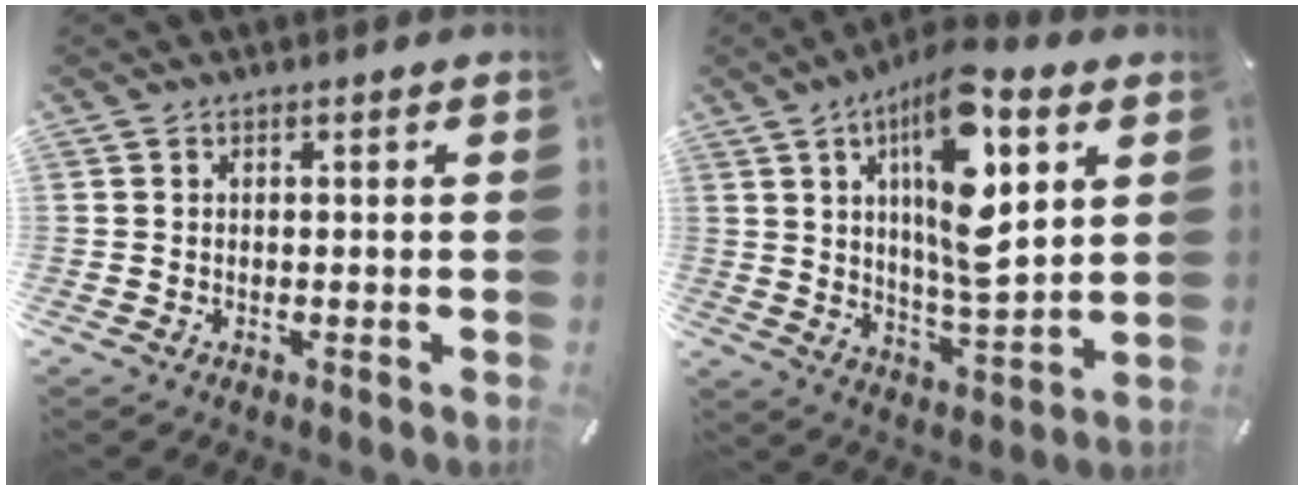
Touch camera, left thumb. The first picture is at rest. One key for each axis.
{"total": 17.6, "fx": 6.9, "fy": 6.6, "fz": 14.8, "tx": -0.257, "ty": -0.027, "tz": 0.107}